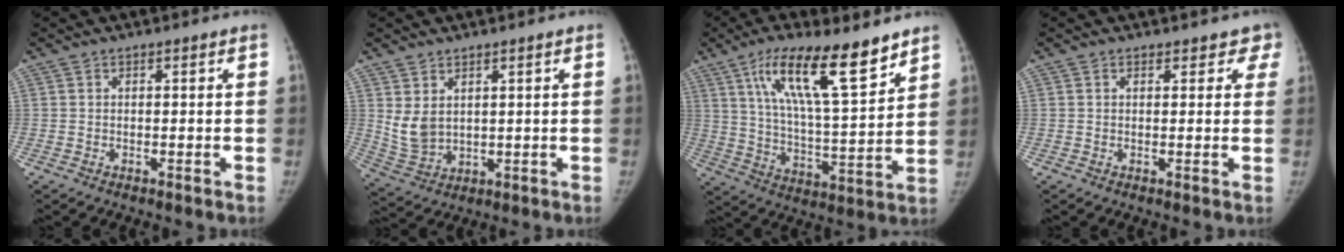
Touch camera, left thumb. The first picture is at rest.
{"total": 5.9, "force": [2.5, 3.7, 3.9], "torque": [-0.066, -0.018, 0.065]}
{"total": 18.6, "force": [11.5, 4.7, 13.8], "torque": [-0.210, -0.054, 0.205]}
{"total": 3.6, "force": [2.9, 2.0, 0.9], "torque": [0.031, -0.008, 0.019]}